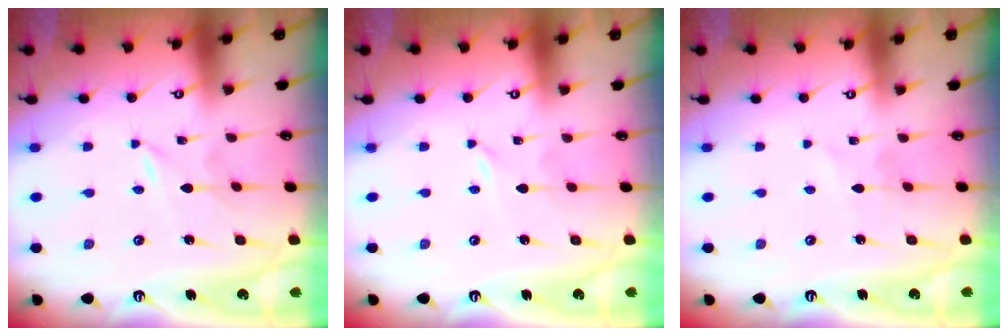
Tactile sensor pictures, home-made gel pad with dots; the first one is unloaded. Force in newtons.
{"total": 0.0}
{"total": 1.8, "press": 1.7, "slide": 0.2}